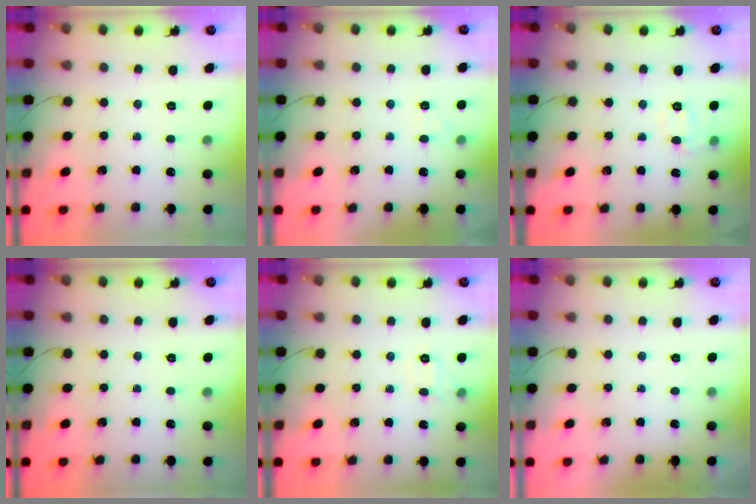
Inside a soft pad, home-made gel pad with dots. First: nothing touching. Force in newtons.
{"total": 3.7, "press": 3.5, "slide": 1.1}
{"total": 7.2, "press": 7.1, "slide": 1.1}
{"total": 0.0}
{"total": 7.3, "press": 7.1, "slide": 1.8}
{"total": 1.9, "press": 1.9, "slide": 0.3}